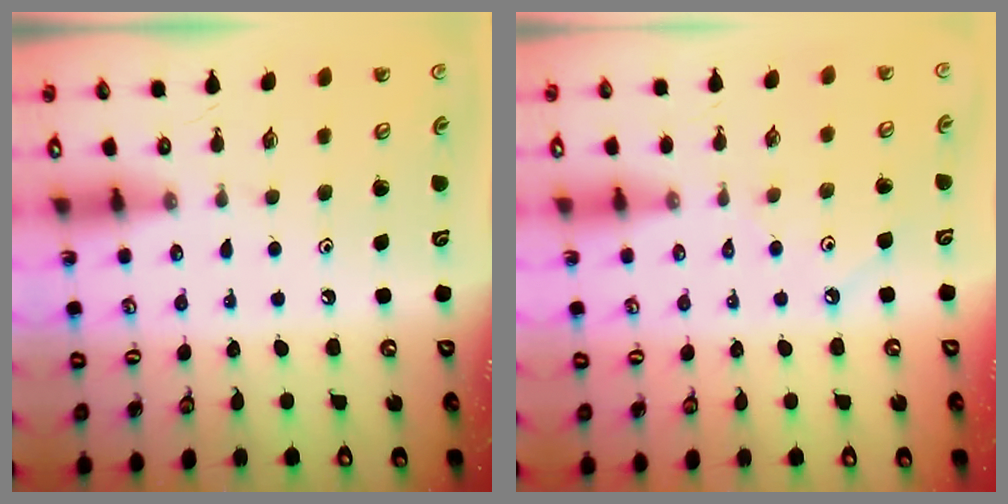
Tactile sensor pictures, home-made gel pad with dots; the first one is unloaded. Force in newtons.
{"total": 2.9, "press": 2.9, "slide": 0.4}